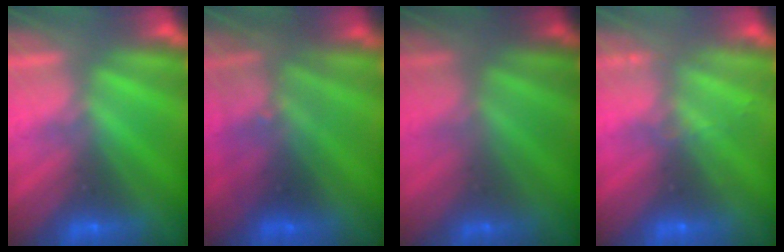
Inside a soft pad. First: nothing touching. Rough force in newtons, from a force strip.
{"total": 3.0}
{"total": 1.0}
{"total": 2.0}